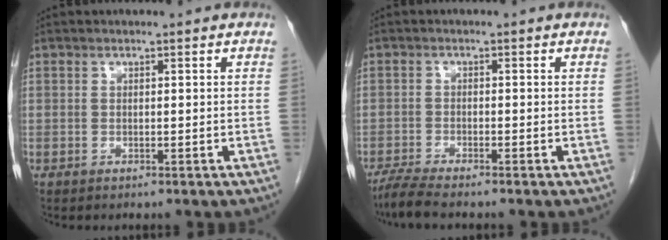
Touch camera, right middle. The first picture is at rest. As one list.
[{"total": 4.0, "force": [-3.5, -0.1, 2.0], "torque": [-0.042, -0.013, -0.067]}]